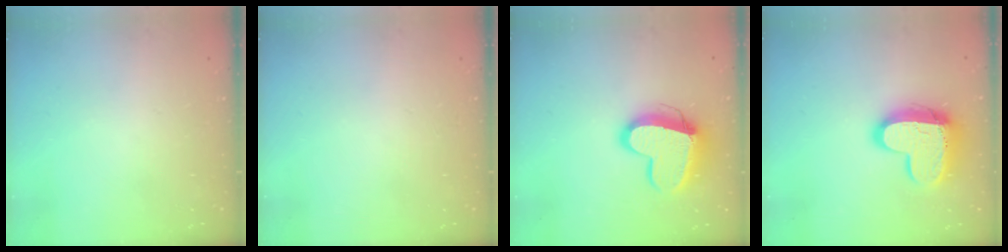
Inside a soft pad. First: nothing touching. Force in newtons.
{"total": 0.0}
{"total": 14.7, "press": 14.6, "slide": 1.3}
{"total": 15.1, "press": 15.0, "slide": 1.2}